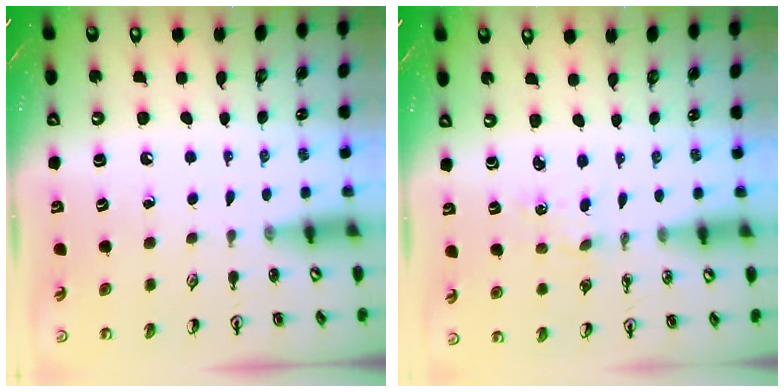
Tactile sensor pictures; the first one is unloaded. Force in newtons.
{"total": 0.0}